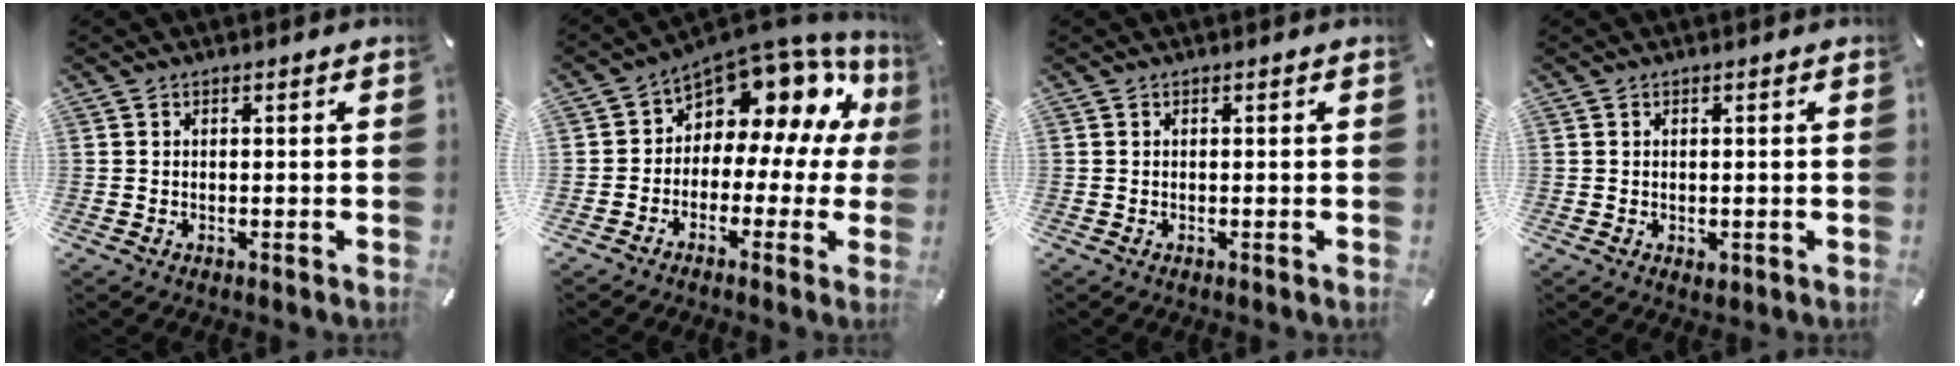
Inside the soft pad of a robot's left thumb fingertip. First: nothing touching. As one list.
[{"total": 11.8, "force": [6.0, 7.4, 6.8], "torque": [-0.108, -0.058, 0.101]}, {"total": 0.0}, {"total": 1.2, "force": [-0.2, 1.0, 0.7], "torque": [-0.011, 0.003, -0.003]}]